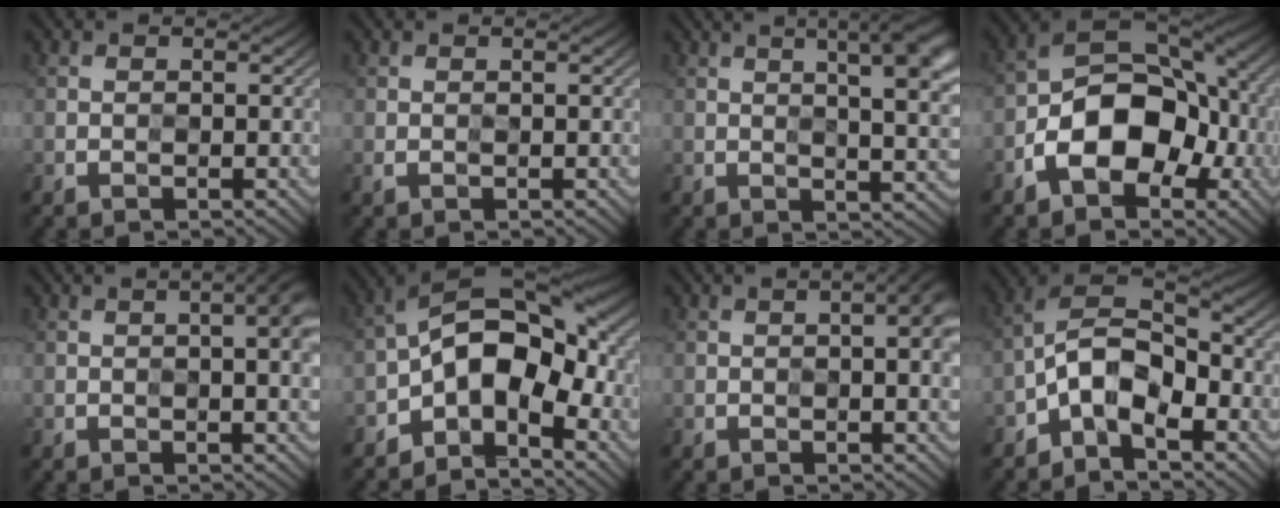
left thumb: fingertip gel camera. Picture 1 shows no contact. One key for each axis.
{"total": 0.7, "fx": 0.0, "fy": 0.3, "fz": 0.7, "tx": -0.016, "ty": -0.001, "tz": 0.000}
{"total": 12.4, "fx": 5.2, "fy": 4.0, "fz": 10.5, "tx": -0.112, "ty": 0.039, "tz": 0.056}
{"total": 12.0, "fx": -4.1, "fy": 7.4, "fz": 8.5, "tx": -0.144, "ty": -0.014, "tz": -0.078}
{"total": 4.0, "fx": 0.8, "fy": 0.9, "fz": 3.9, "tx": -0.047, "ty": 0.013, "tz": 0.002}
{"total": 12.5, "fx": -4.0, "fy": 6.8, "fz": 9.6, "tx": -0.144, "ty": 0.004, "tz": -0.088}
{"total": 3.5, "fx": 0.5, "fy": 0.7, "fz": 3.4, "tx": -0.045, "ty": 0.010, "tz": 0.004}
{"total": 8.7, "fx": -3.9, "fy": 4.6, "fz": 6.2, "tx": -0.112, "ty": 0.009, "tz": -0.094}